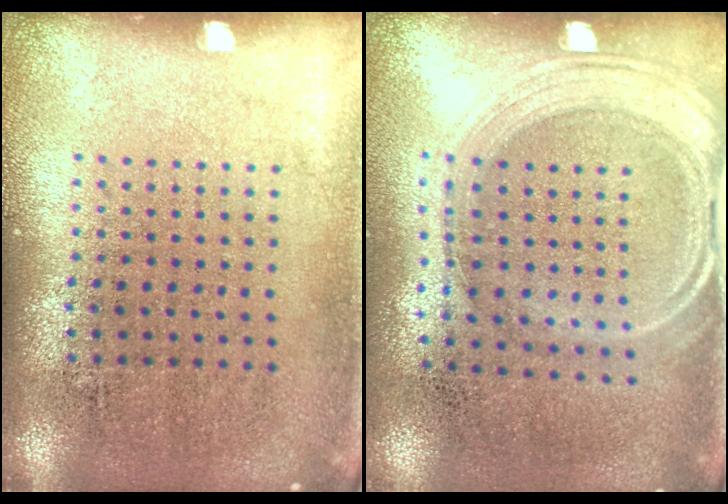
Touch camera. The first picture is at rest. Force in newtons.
{"total": 1.6, "press": 1.4, "slide": 0.9}